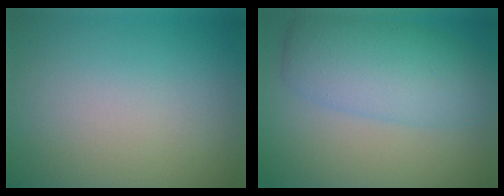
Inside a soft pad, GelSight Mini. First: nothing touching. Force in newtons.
{"total": 6.6, "press": 6.6, "slide": 0.1}